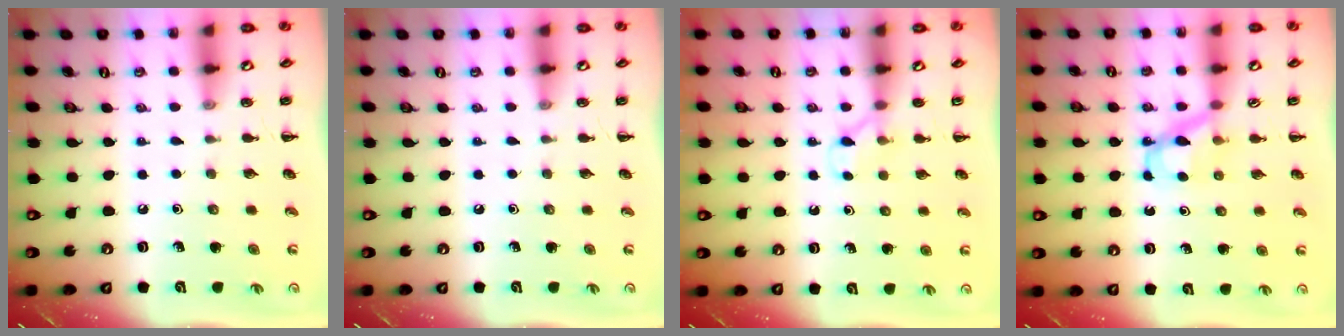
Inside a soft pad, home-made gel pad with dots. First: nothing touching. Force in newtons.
{"total": 0.0}
{"total": 3.3, "press": 3.2, "slide": 1.0}
{"total": 4.1, "press": 3.9, "slide": 1.2}